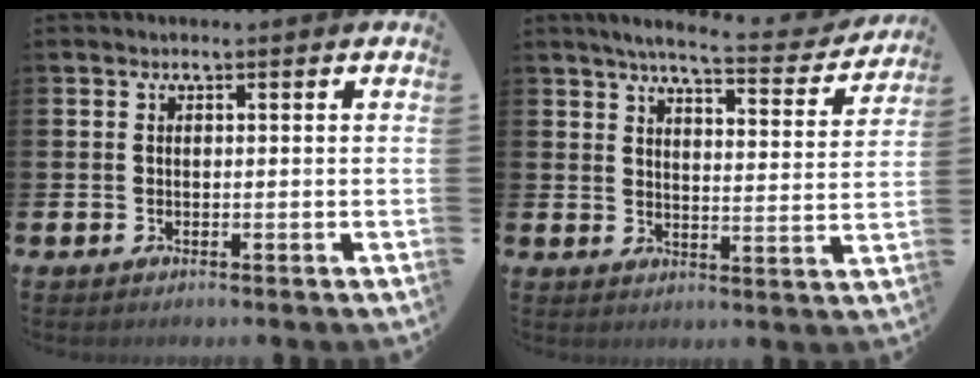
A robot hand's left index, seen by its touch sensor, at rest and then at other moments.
{"total": 5.9, "force": [5.3, 0.7, 2.5], "torque": [-0.053, -0.035, 0.083]}